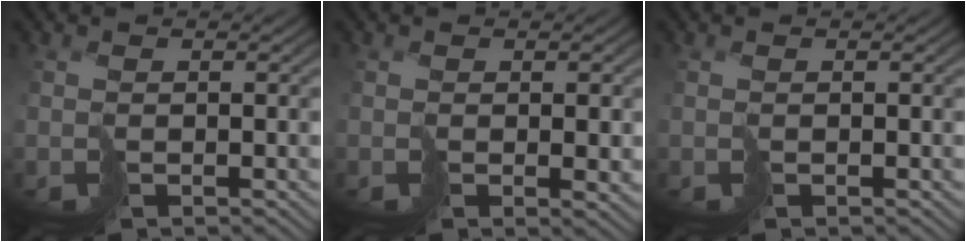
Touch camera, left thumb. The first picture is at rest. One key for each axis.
{"total": 2.3, "fx": -0.1, "fy": 1.1, "fz": 2.0, "tx": -0.035, "ty": -0.008, "tz": 0.000}
{"total": 0.0}